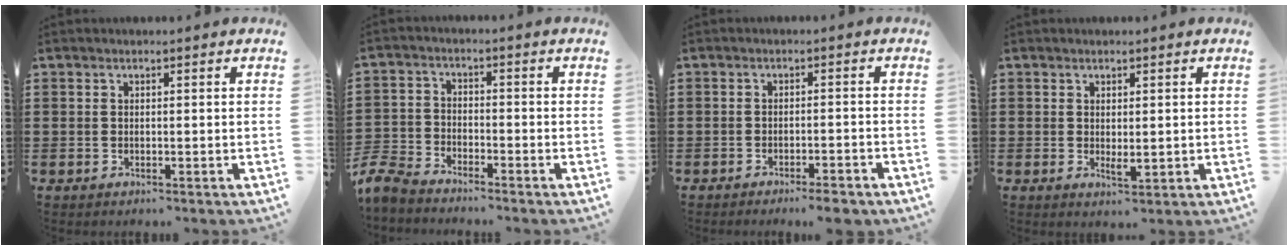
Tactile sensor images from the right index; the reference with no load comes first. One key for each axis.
{"total": 5.1, "fx": -4.9, "fy": 0.9, "fz": 0.9, "tx": -0.042, "ty": -0.004, "tz": -0.106}
{"total": 2.6, "fx": -2.5, "fy": 0.1, "fz": 0.8, "tx": -0.016, "ty": 0.002, "tz": -0.050}
{"total": 1.7, "fx": 0.2, "fy": 0.8, "fz": 1.5, "tx": -0.028, "ty": -0.001, "tz": 0.006}